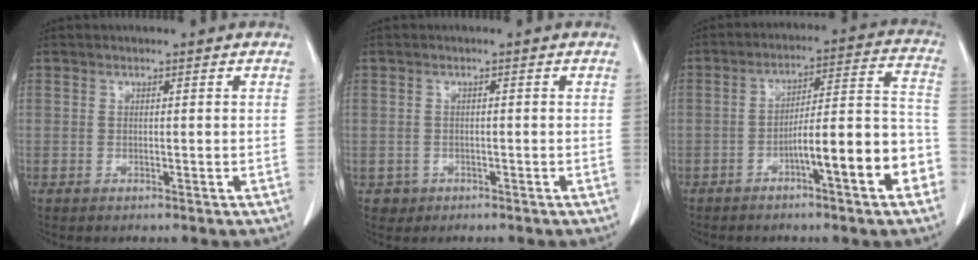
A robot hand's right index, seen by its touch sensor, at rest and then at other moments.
{"total": 1.9, "force": [-0.8, 1.7, -0.1], "torque": [0.001, 0.007, -0.011]}
{"total": 13.1, "force": [-5.5, 1.5, 11.8], "torque": [-0.158, 0.036, -0.077]}